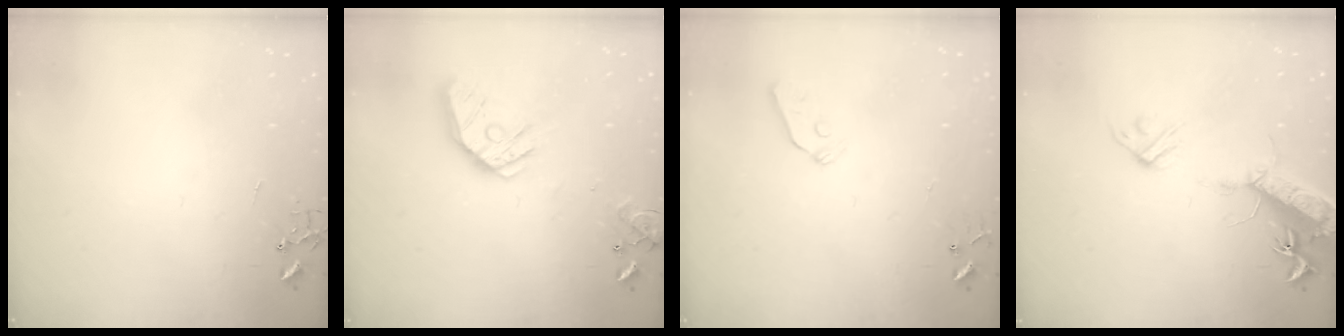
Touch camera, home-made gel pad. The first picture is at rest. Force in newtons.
{"total": 15.8, "press": 15.5, "slide": 2.5}
{"total": 5.2, "press": 5.2, "slide": 0.6}
{"total": 17.3, "press": 16.8, "slide": 3.9}